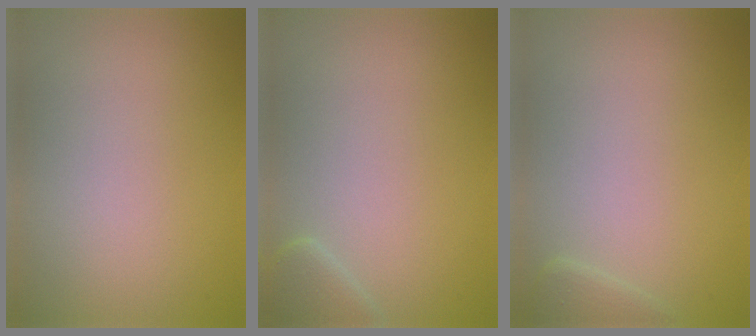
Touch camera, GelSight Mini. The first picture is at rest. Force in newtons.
{"total": 1.7, "press": 1.7, "slide": 0.2}
{"total": 1.1, "press": 1.1, "slide": 0.1}